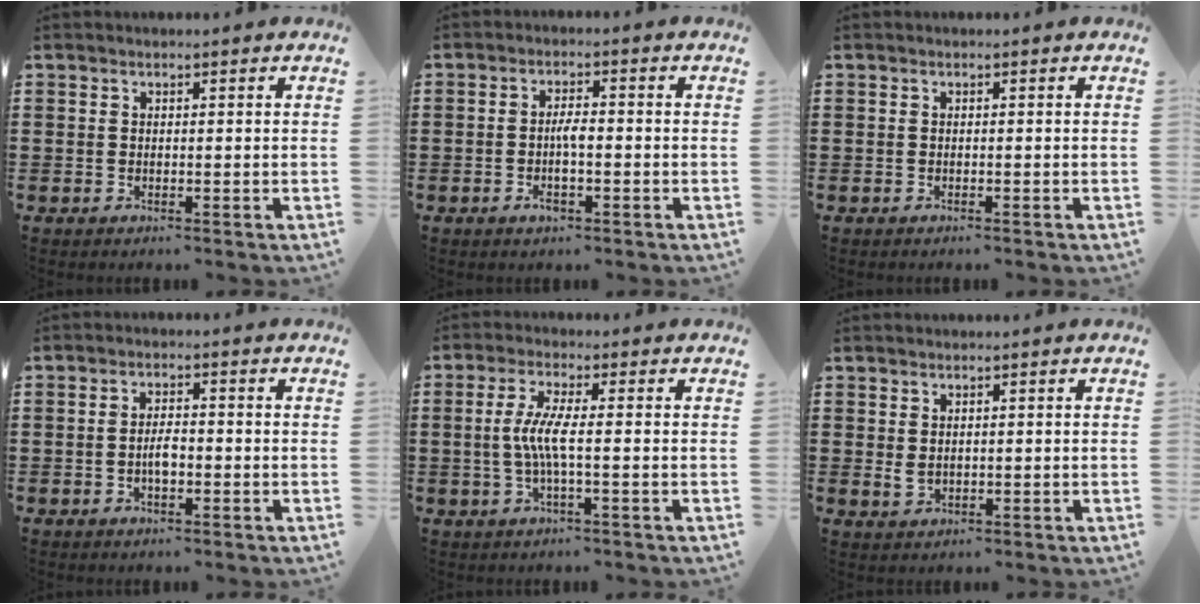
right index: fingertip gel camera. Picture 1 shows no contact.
{"total": 3.5, "force": [-1.0, 1.2, 3.2], "torque": [-0.064, 0.002, -0.022]}
{"total": 0.0}
{"total": 2.9, "force": [-0.8, 1.1, 2.6], "torque": [-0.057, 0.002, -0.018]}
{"total": 5.2, "force": [-0.5, 0.5, 5.1], "torque": [-0.115, -0.011, -0.020]}
{"total": 1.5, "force": [0.4, 1.0, 1.1], "torque": [-0.030, 0.000, 0.005]}